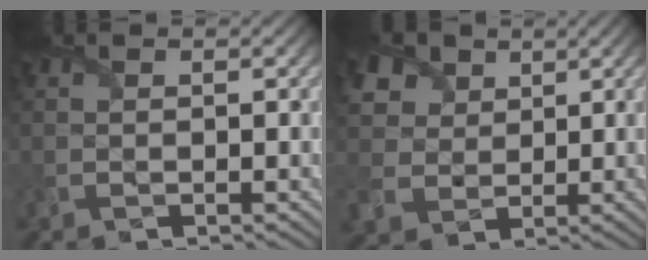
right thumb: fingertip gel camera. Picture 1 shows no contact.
{"total": 8.4, "force": [3.9, 6.6, 3.6], "torque": [-0.131, 0.011, 0.071]}